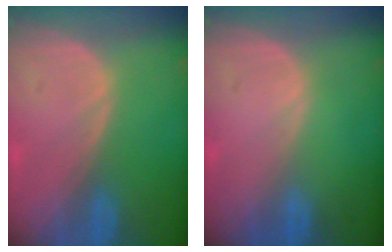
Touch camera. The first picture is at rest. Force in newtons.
{"total": 0.0}